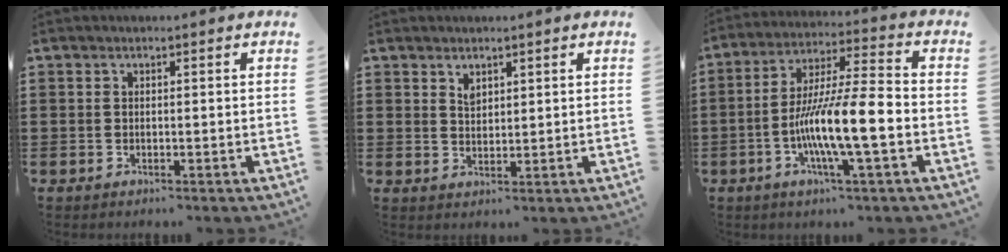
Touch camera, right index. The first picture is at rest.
{"total": 1.8, "force": [1.4, 1.0, 0.6], "torque": [-0.006, -0.001, 0.025]}
{"total": 12.2, "force": [-3.9, 1.3, 11.4], "torque": [-0.226, -0.007, -0.076]}